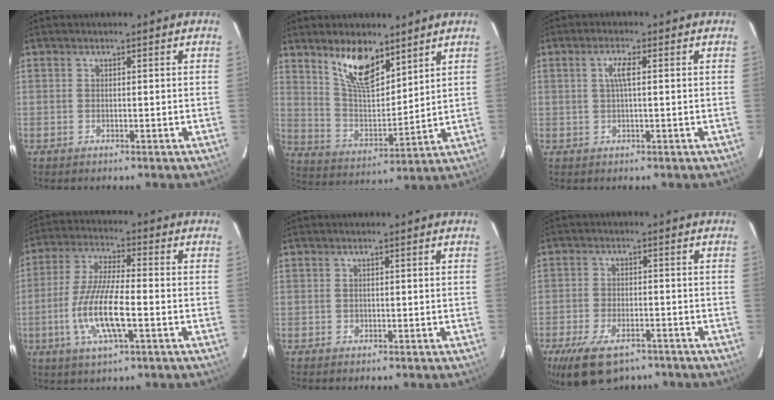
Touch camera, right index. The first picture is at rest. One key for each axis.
{"total": 11.9, "fx": 8.1, "fy": 4.5, "fz": 7.5, "tx": -0.134, "ty": -0.003, "tz": 0.160}
{"total": 2.9, "fx": 0.5, "fy": 0.3, "fz": 2.8, "tx": -0.057, "ty": 0.004, "tz": 0.009}
{"total": 12.7, "fx": -3.6, "fy": 2.9, "fz": 11.8, "tx": -0.242, "ty": -0.007, "tz": -0.071}
{"total": 0.7, "fx": -0.2, "fy": 0.7, "fz": 0.1, "tx": 0.002, "ty": 0.000, "tz": -0.001}
{"total": 12.6, "fx": -8.5, "fy": 6.1, "fz": 7.1, "tx": -0.163, "ty": -0.023, "tz": -0.141}